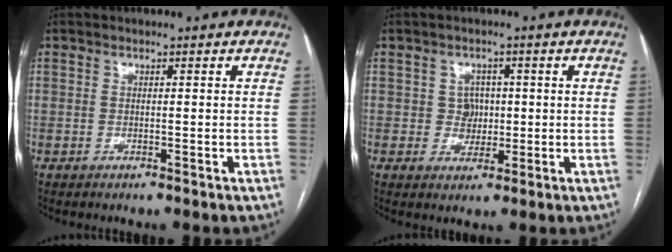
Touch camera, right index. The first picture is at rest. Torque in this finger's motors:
{"motor_torque": [0.16, 0.12, -0.01, 0.02]}